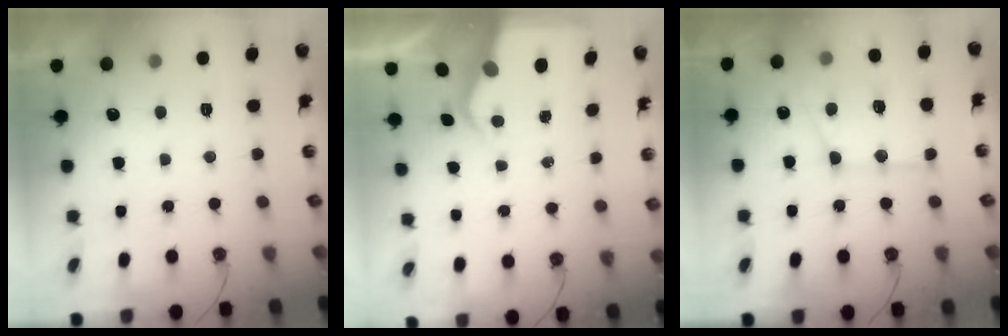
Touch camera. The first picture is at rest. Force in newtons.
{"total": 4.4, "press": 4.4, "slide": 0.4}
{"total": 16.9, "press": 16.8, "slide": 1.6}